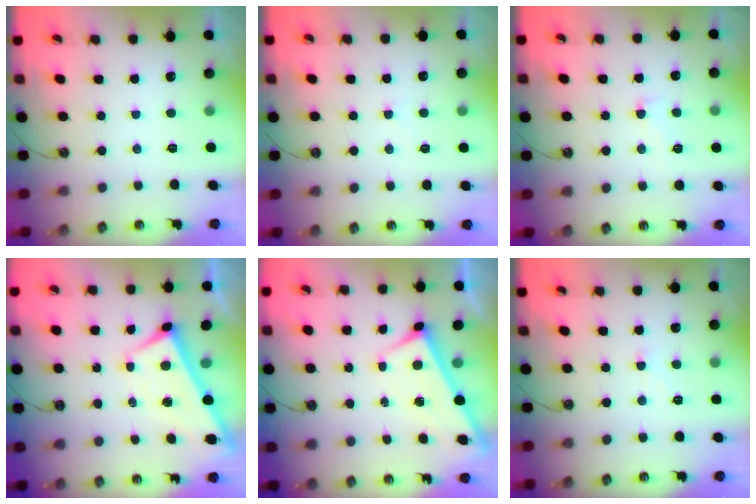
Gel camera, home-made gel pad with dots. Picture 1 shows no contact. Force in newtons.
{"total": 1.4, "press": 1.4, "slide": 0.3}
{"total": 1.1, "press": 1.0, "slide": 0.6}
{"total": 1.9, "press": 1.9, "slide": 0.2}
{"total": 1.8, "press": 1.8, "slide": 0.2}
{"total": 1.7, "press": 1.6, "slide": 0.5}